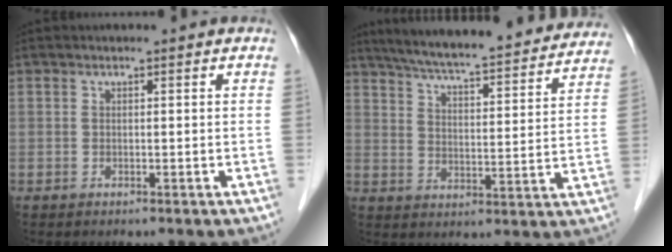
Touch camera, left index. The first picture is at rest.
{"total": 25.4, "force": [22.8, 3.2, 10.7], "torque": [-0.168, -0.015, 0.298]}